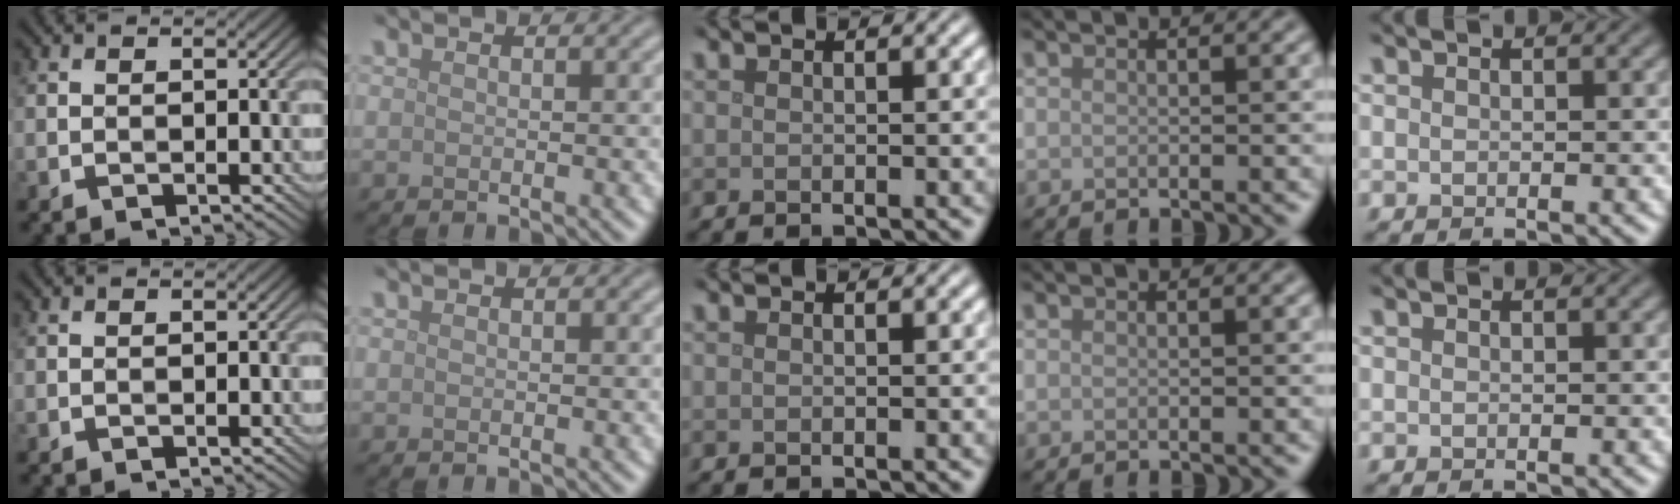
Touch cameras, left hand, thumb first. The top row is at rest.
{}